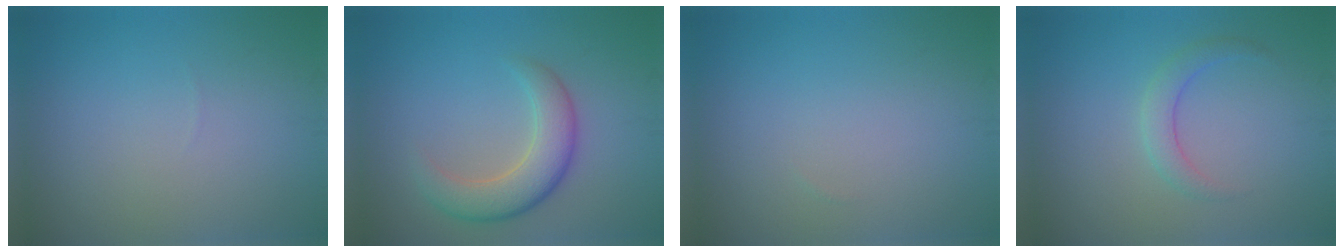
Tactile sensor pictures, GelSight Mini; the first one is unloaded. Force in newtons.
{"total": 4.8, "press": 4.8, "slide": 0.4}
{"total": 0.0}
{"total": 2.0, "press": 2.0, "slide": 0.1}